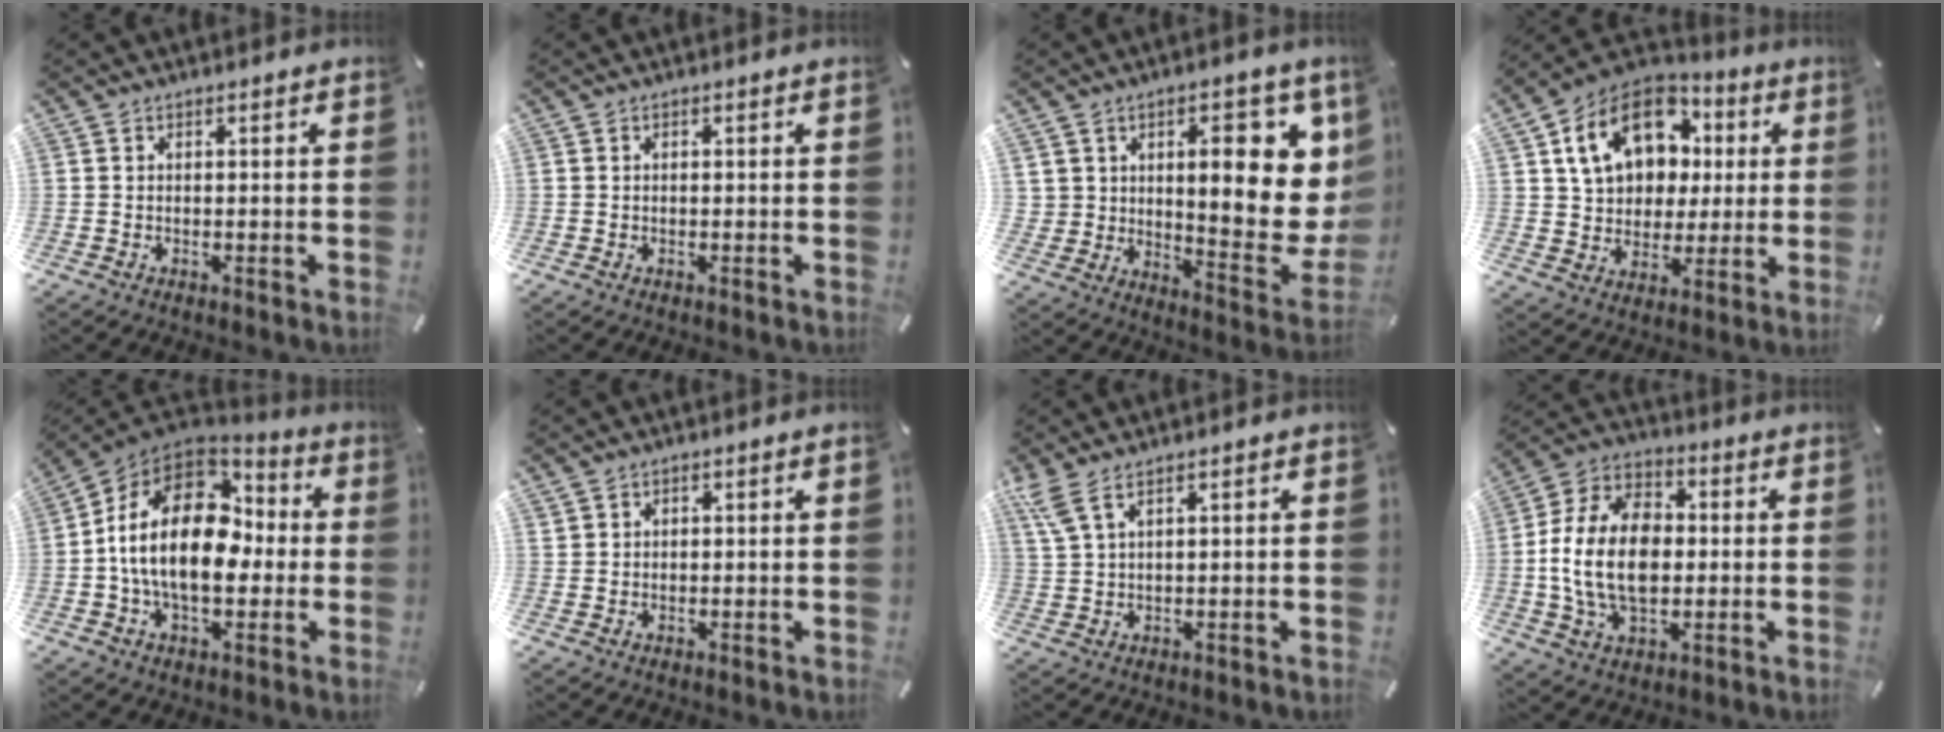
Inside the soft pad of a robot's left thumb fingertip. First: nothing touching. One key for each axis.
{"total": 0.0}
{"total": 16.6, "fx": 6.2, "fy": 9.3, "fz": 12.3, "tx": -0.158, "ty": -0.039, "tz": 0.106}
{"total": 17.1, "fx": 5.7, "fy": 13.3, "fz": 9.2, "tx": -0.180, "ty": -0.002, "tz": 0.109}
{"total": 21.0, "fx": -0.1, "fy": 13.7, "fz": 15.9, "tx": -0.289, "ty": 0.011, "tz": -0.002}
{"total": 1.1, "fx": 0.8, "fy": 0.7, "fz": 0.3, "tx": -0.005, "ty": 0.000, "tz": 0.016}
{"total": 4.3, "fx": 2.5, "fy": 1.0, "fz": 3.3, "tx": -0.079, "ty": -0.008, "tz": 0.045}
{"total": 16.9, "fx": -1.0, "fy": 11.8, "fz": 12.0, "tx": -0.263, "ty": 0.010, "tz": -0.018}